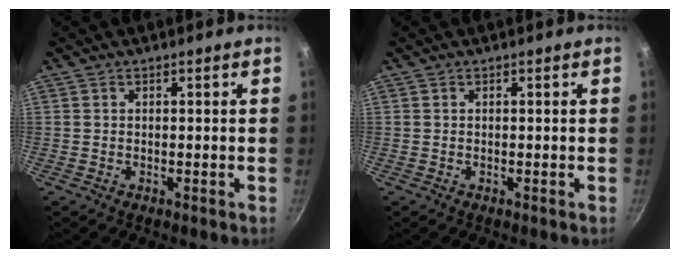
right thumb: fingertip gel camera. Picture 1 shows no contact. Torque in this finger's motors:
{"motor_torque": [-0.25, -0.11, 0.00, 0.00, 0.00]}